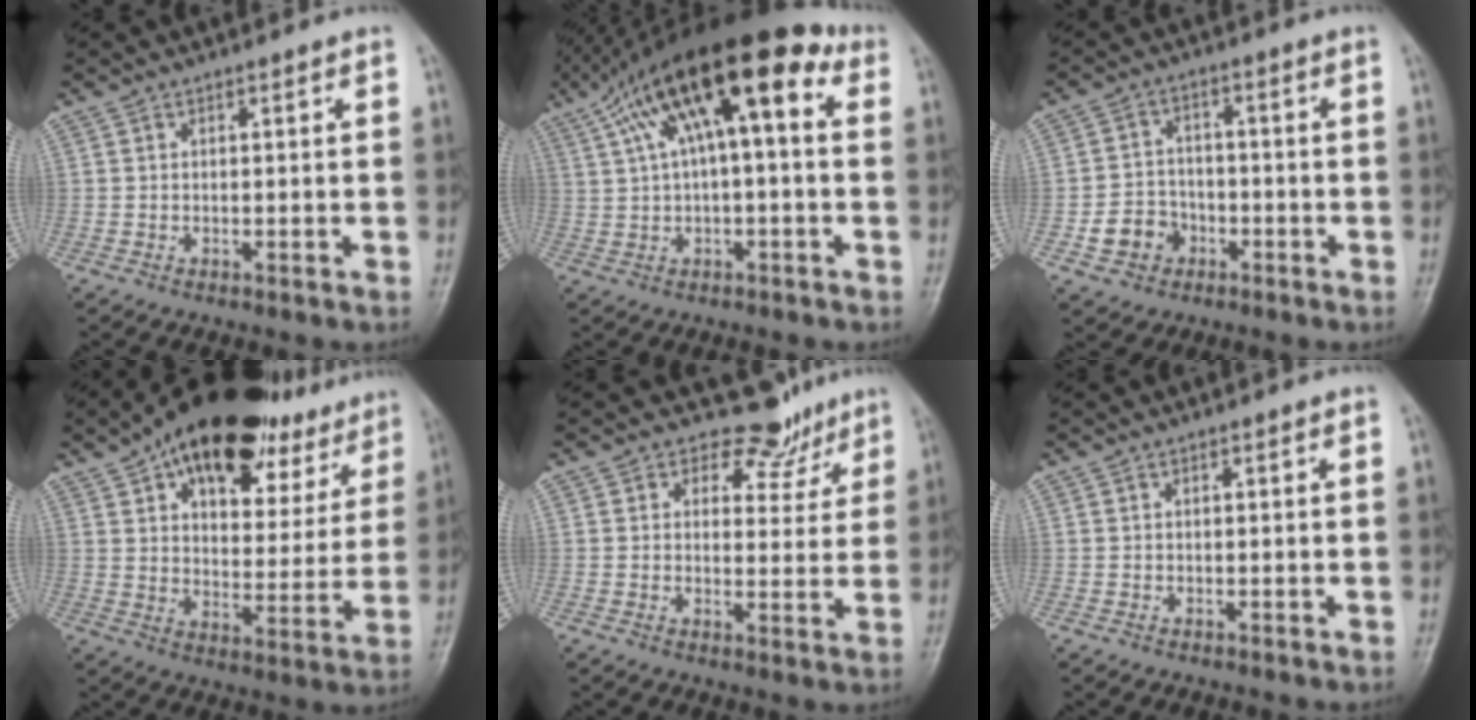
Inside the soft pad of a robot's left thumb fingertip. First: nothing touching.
{"total": 17.1, "force": [5.2, 6.1, 15.1], "torque": [-0.233, 0.039, 0.074]}
{"total": 6.8, "force": [-2.7, 5.9, 2.1], "torque": [-0.011, 0.023, -0.045]}
{"total": 24.6, "force": [16.2, 12.3, 13.7], "torque": [-0.162, -0.031, 0.236]}
{"total": 6.5, "force": [5.2, 3.9, 0.6], "torque": [0.025, -0.038, 0.064]}
{"total": 0.0}